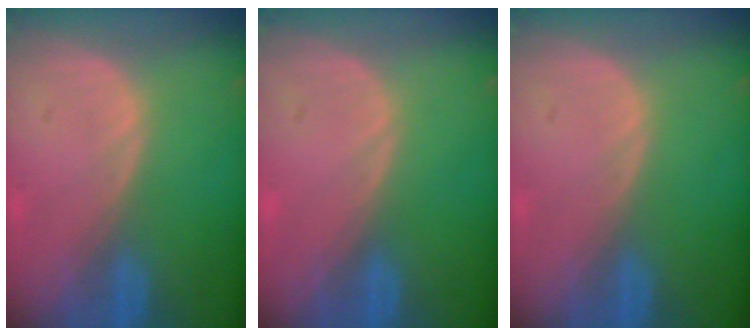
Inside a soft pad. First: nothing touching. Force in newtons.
{"total": 0.0}
{"total": 0.0}